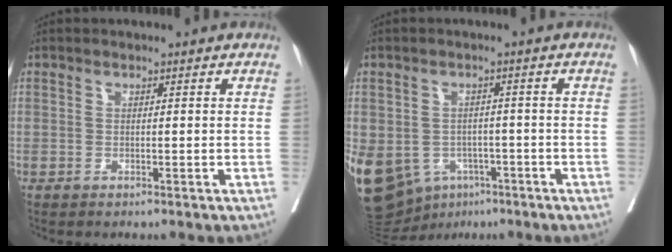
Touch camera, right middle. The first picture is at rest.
{"total": 24.4, "force": [-10.2, 19.2, 11.1], "torque": [-0.357, -0.013, -0.139]}